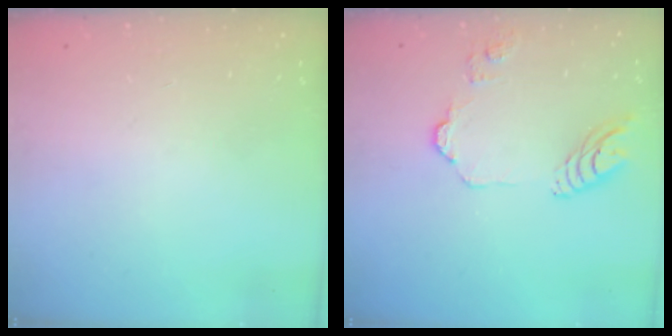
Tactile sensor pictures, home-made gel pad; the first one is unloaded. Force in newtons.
{"total": 11.4, "press": 11.3, "slide": 1.6}